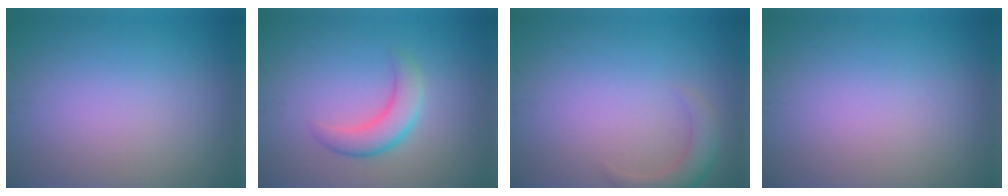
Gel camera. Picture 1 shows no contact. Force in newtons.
{"total": 3.1, "press": 3.1, "slide": 0.2}
{"total": 2.5, "press": 2.5, "slide": 0.3}
{"total": 0.0}